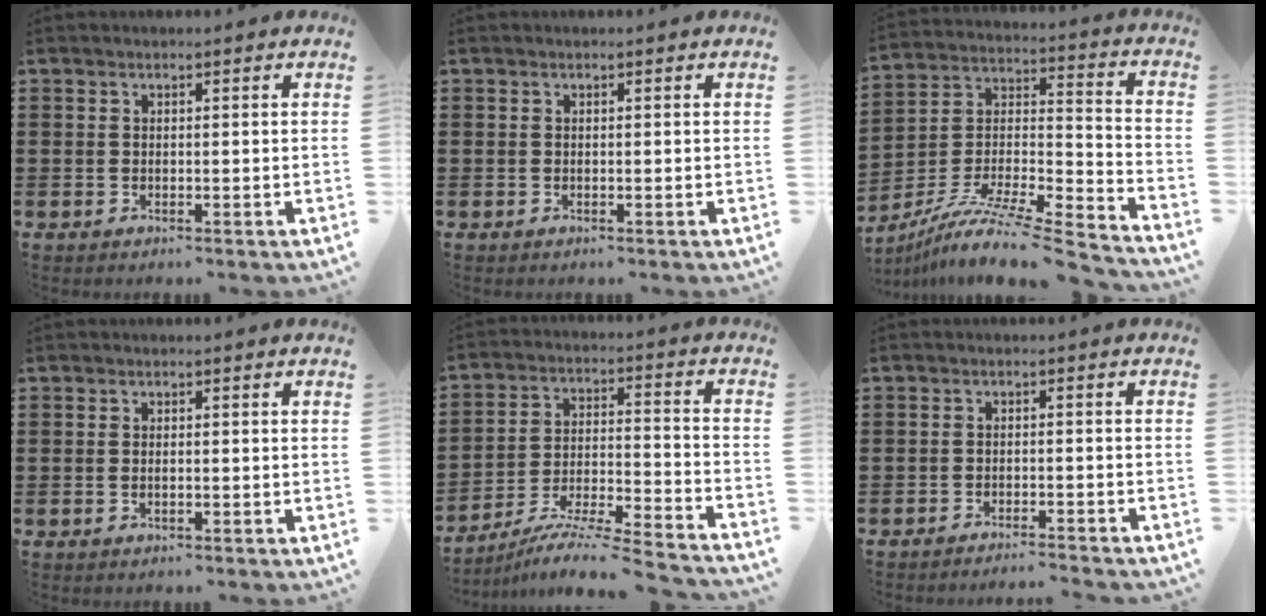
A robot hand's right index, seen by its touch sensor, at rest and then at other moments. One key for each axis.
{"total": 0.0}
{"total": 10.9, "fx": -8.9, "fy": 0.7, "fz": 6.2, "tx": -0.109, "ty": 0.006, "tz": -0.176}
{"total": 0.8, "fx": -0.1, "fy": 0.3, "fz": 0.7, "tx": -0.014, "ty": -0.001, "tz": 0.000}
{"total": 8.3, "fx": -7.7, "fy": -0.4, "fz": 3.0, "tx": -0.049, "ty": -0.004, "tz": -0.155}
{"total": 2.5, "fx": -2.4, "fy": -0.5, "fz": 0.2, "tx": -0.005, "ty": 0.001, "tz": -0.051}